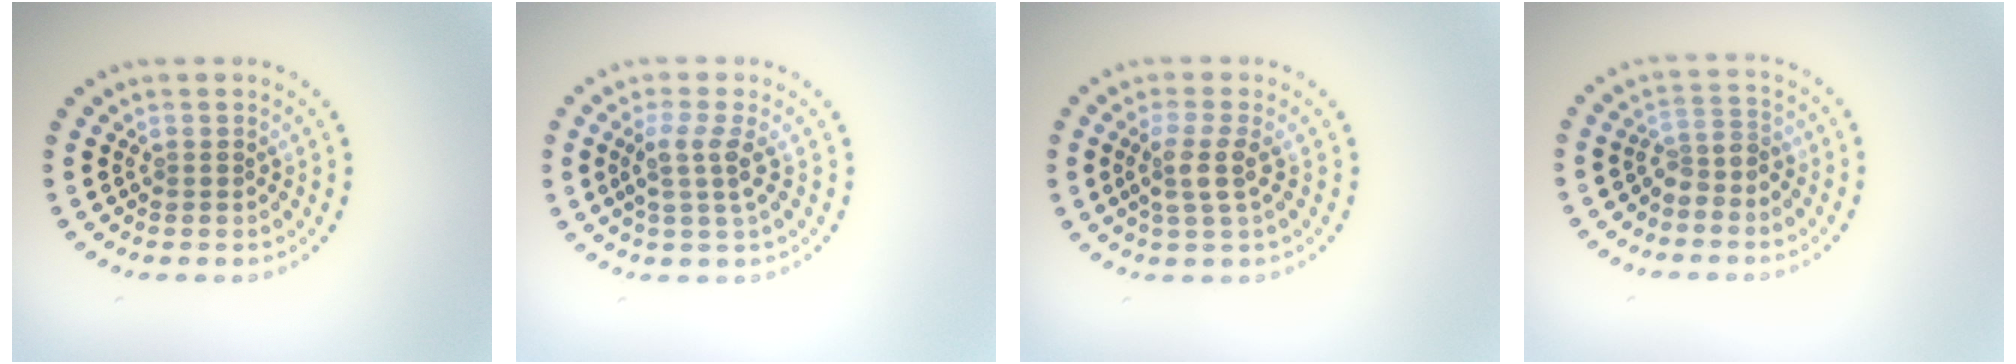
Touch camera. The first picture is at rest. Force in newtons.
{"total": 2.6, "press": 2.1, "slide": 1.6}
{"total": 2.4, "press": 2.0, "slide": 1.4}
{"total": 2.2, "press": 1.6, "slide": 1.5}